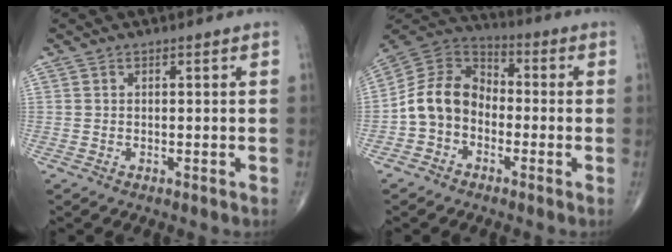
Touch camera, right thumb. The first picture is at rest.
{"total": 11.0, "force": [-2.7, 8.6, 6.4], "torque": [-0.105, 0.044, -0.065]}